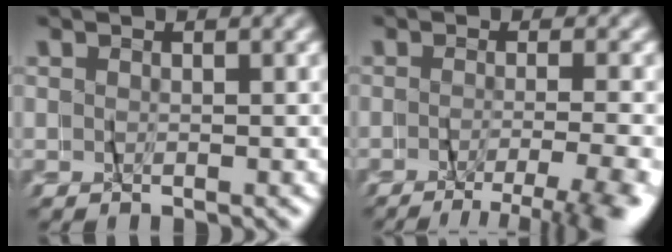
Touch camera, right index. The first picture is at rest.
{"total": 7.6, "force": [-5.9, 1.8, 4.4], "torque": [-0.054, -0.024, -0.087]}